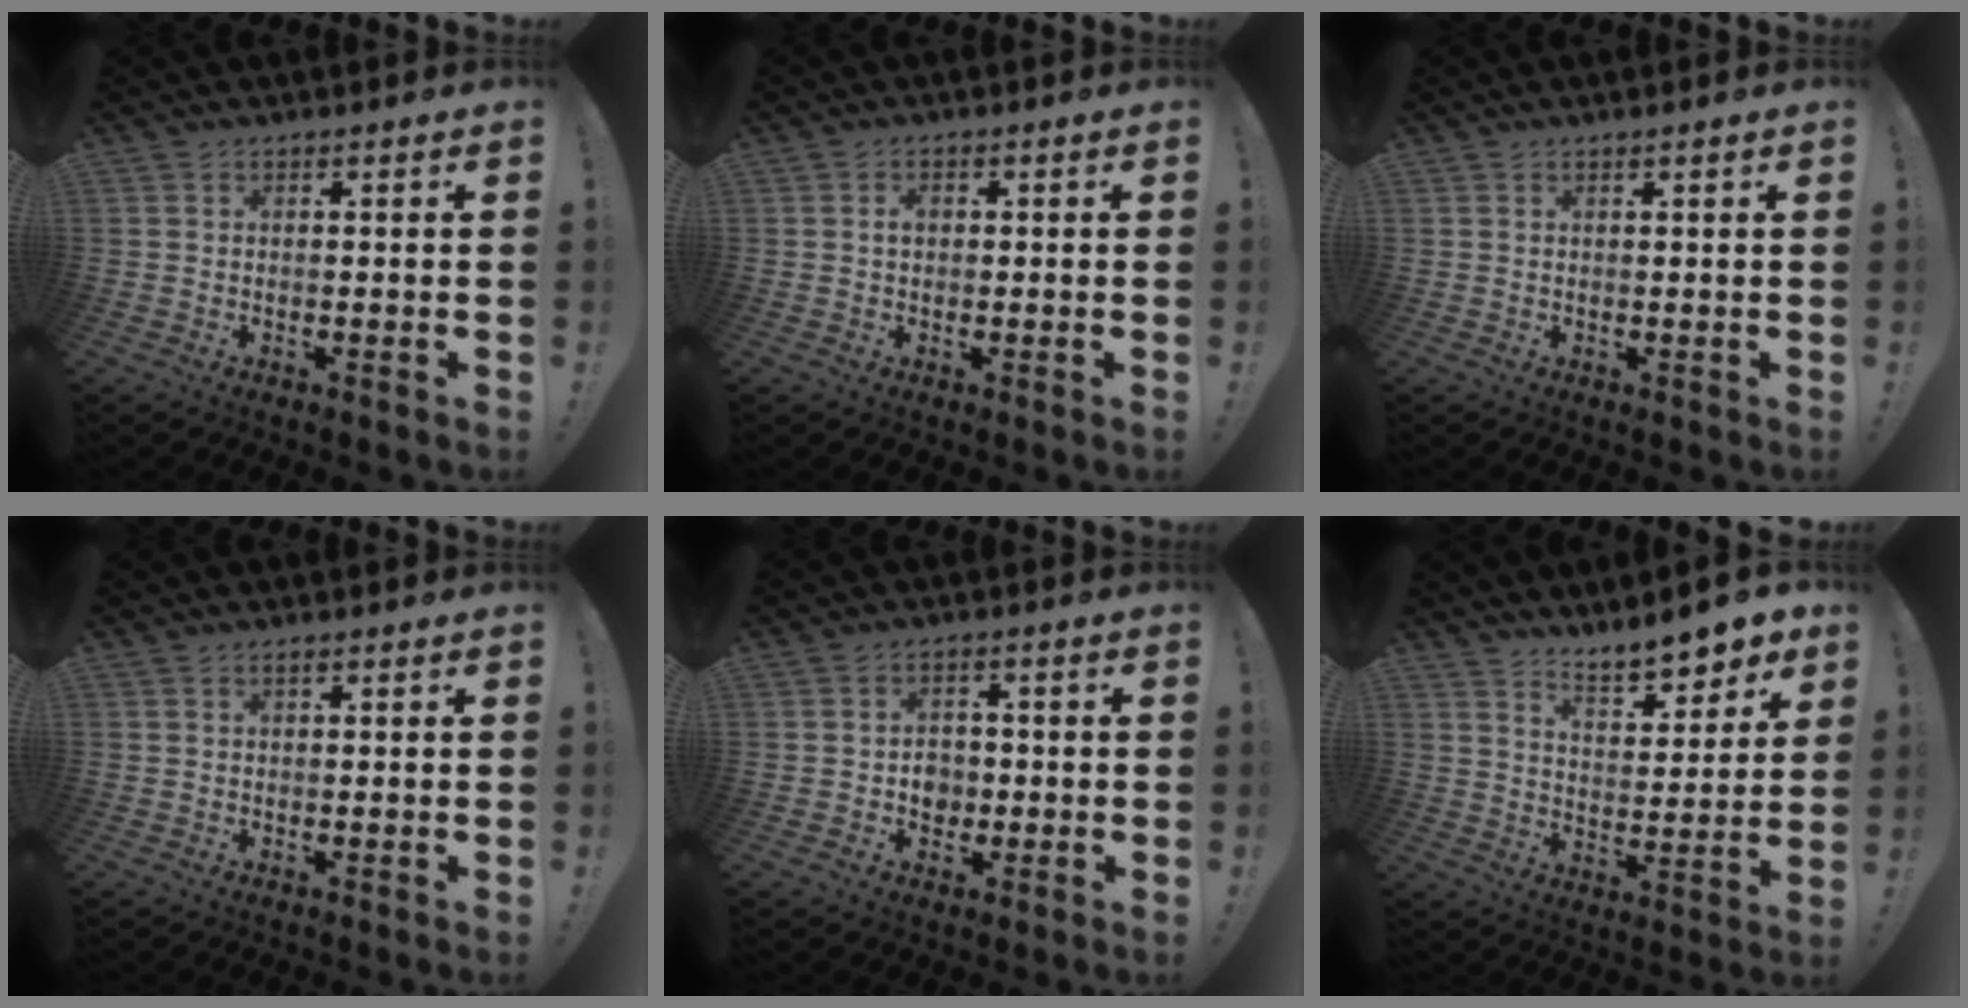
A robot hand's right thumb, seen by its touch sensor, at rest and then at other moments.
{"total": 1.9, "force": [0.2, 1.4, 1.2], "torque": [-0.021, 0.005, 0.001]}
{"total": 0.8, "force": [0.5, -0.3, 0.4], "torque": [0.000, -0.003, 0.008]}
{"total": 0.7, "force": [0.5, 0.1, 0.5], "torque": [-0.011, 0.001, 0.009]}
{"total": 4.9, "force": [-0.8, 4.4, 1.9], "torque": [-0.019, 0.000, -0.015]}
{"total": 9.6, "force": [8.4, 2.0, 4.1], "torque": [-0.051, -0.073, 0.148]}